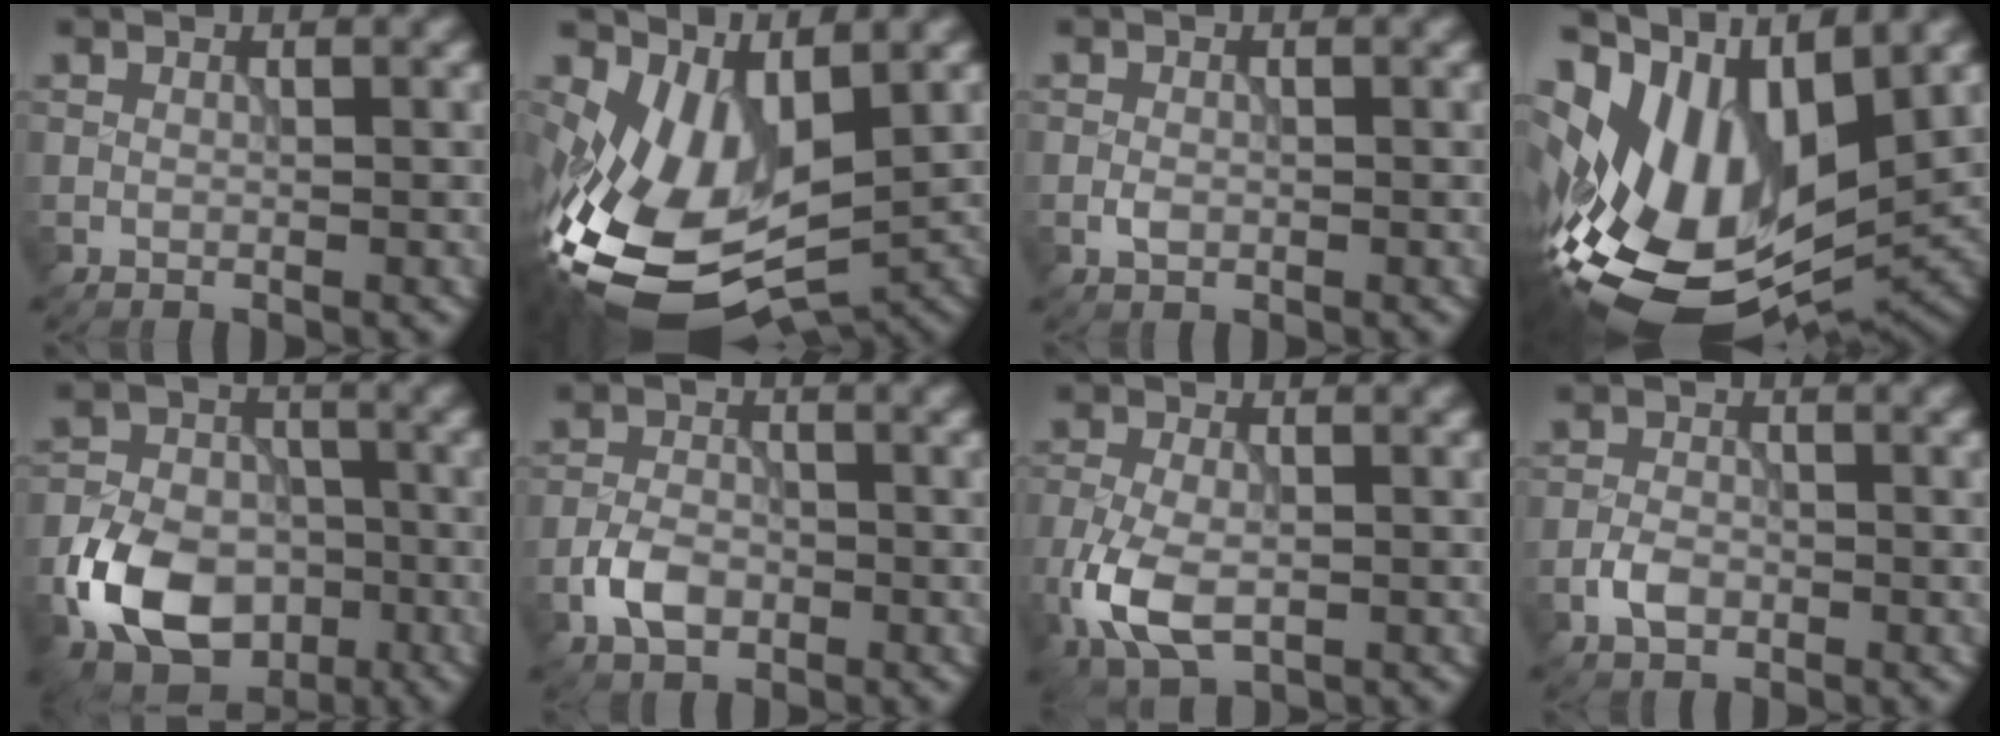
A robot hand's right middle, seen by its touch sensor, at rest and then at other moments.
{"total": 10.7, "force": [-0.9, 6.7, 8.3], "torque": [-0.174, -0.032, -0.004]}
{"total": 1.1, "force": [-0.4, 0.7, 0.7], "torque": [-0.013, 0.000, -0.008]}
{"total": 15.1, "force": [0.2, 8.3, 12.6], "torque": [-0.240, 0.002, 0.011]}
{"total": 9.0, "force": [-3.7, 6.3, 5.3], "torque": [-0.102, -0.008, -0.077]}
{"total": 3.4, "force": [-1.5, 2.2, 2.1], "torque": [-0.039, 0.001, -0.036]}
{"total": 5.7, "force": [-2.0, 3.2, 4.3], "torque": [-0.103, -0.011, -0.041]}
{"total": 2.3, "force": [-1.1, 1.5, 1.3], "torque": [-0.024, 0.002, -0.024]}